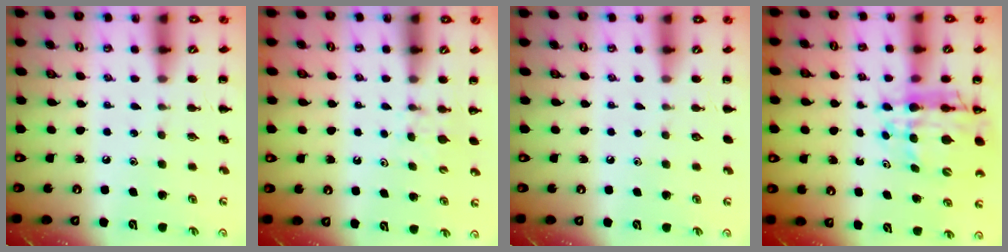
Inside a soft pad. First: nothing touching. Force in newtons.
{"total": 3.7, "press": 3.5, "slide": 1.2}
{"total": 0.0}
{"total": 11.2, "press": 10.7, "slide": 3.3}